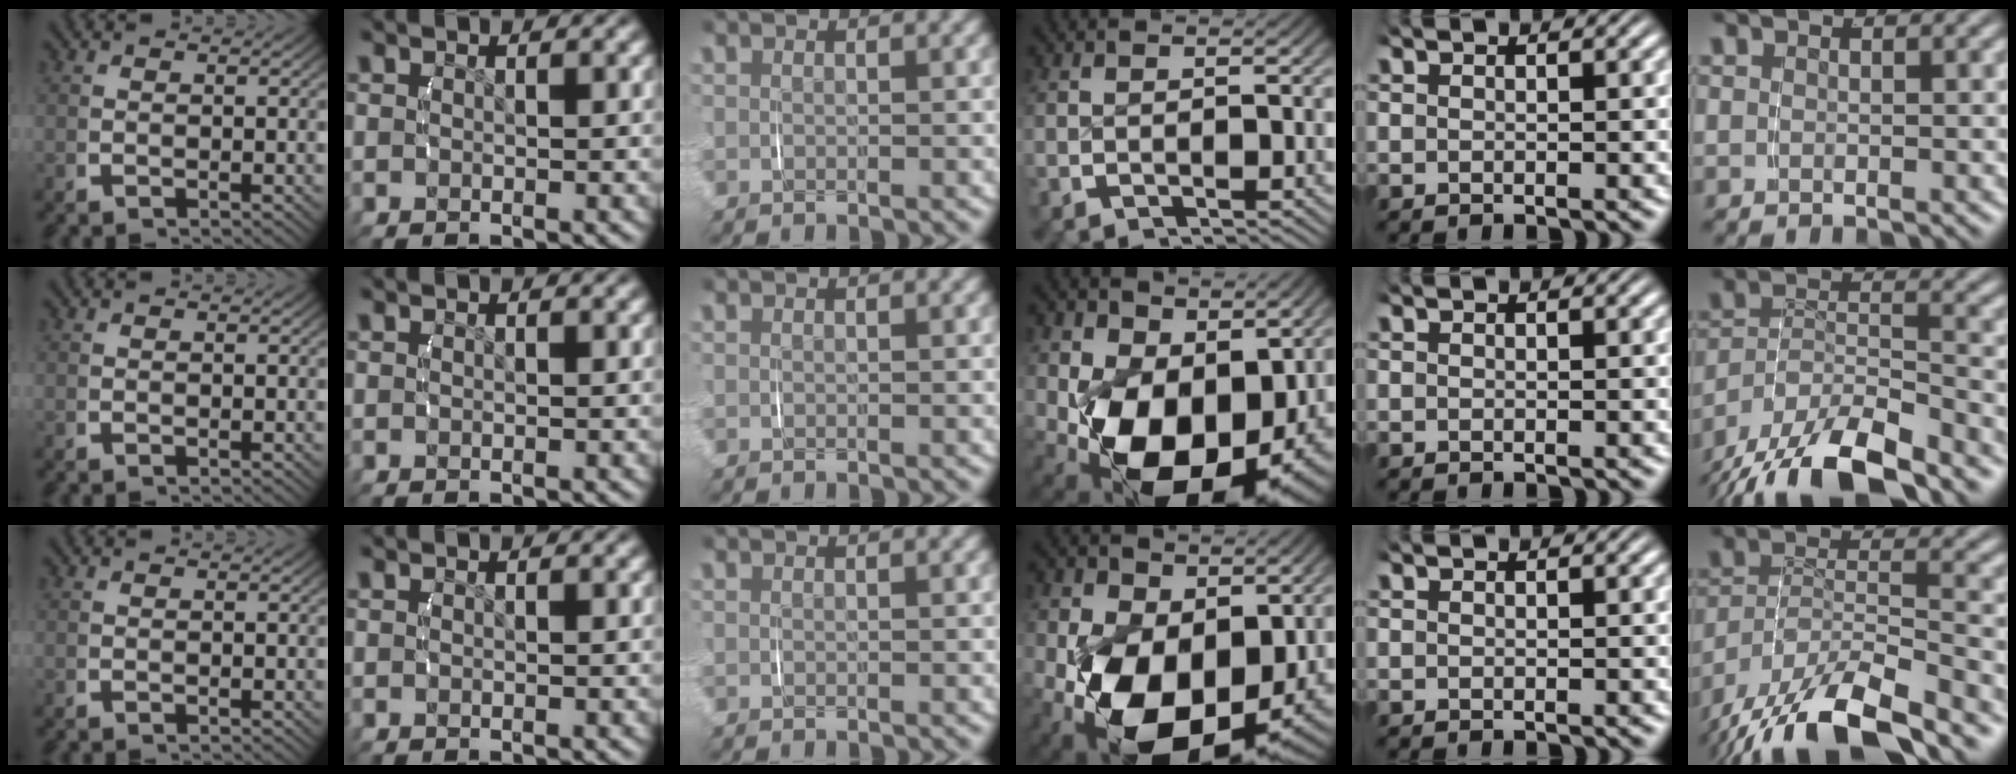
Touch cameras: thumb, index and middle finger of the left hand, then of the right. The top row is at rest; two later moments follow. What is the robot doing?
{"motion": "lift_and_place", "object": "backpack"}